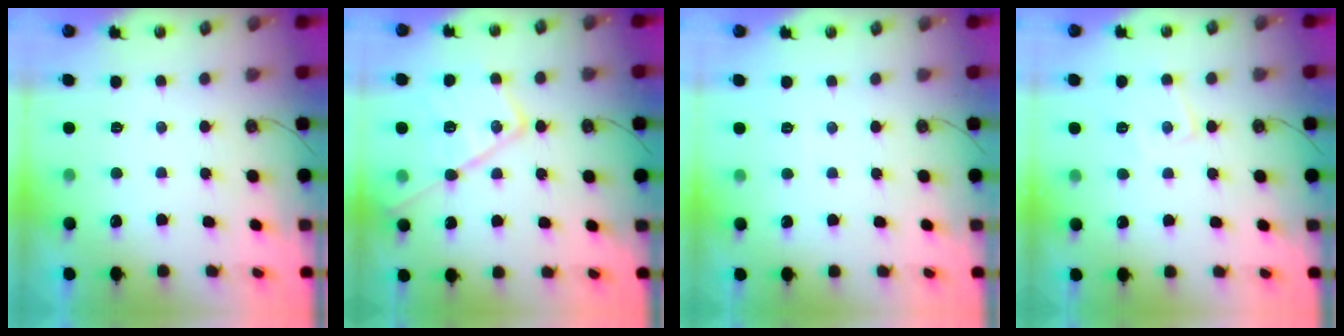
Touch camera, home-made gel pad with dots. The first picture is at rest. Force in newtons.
{"total": 18.7, "press": 18.7, "slide": 1.3}
{"total": 3.0, "press": 3.0, "slide": 0.5}
{"total": 7.3, "press": 7.3, "slide": 0.5}